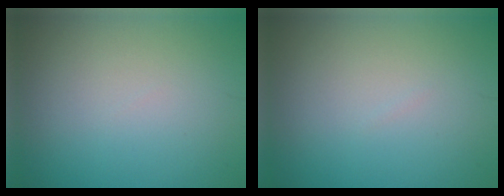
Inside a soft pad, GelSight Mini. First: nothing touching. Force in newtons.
{"total": 0.0}